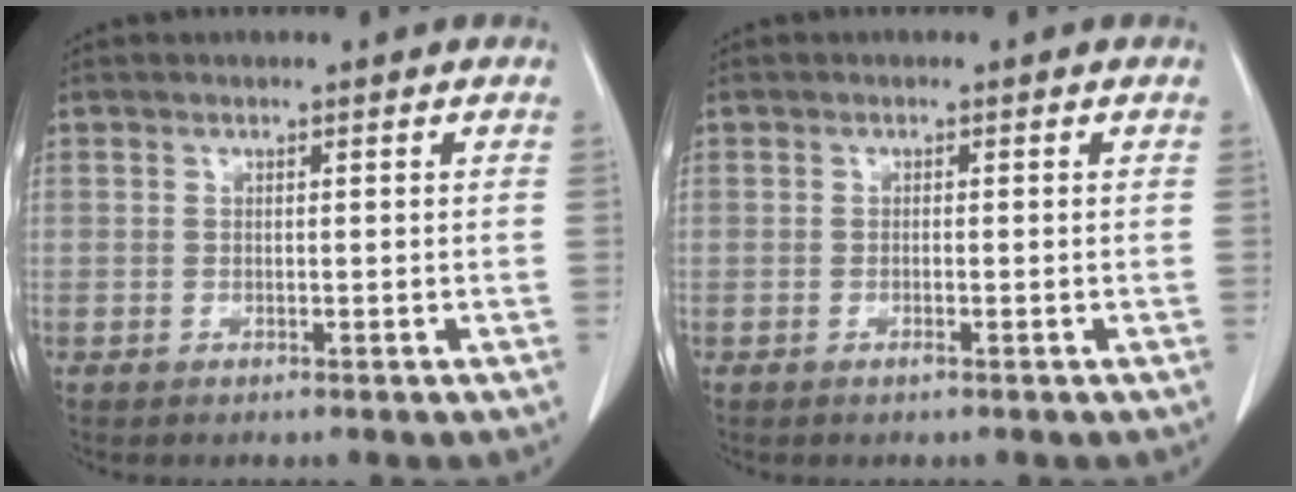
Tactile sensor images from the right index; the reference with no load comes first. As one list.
[{"total": 1.0, "force": [-0.4, 0.2, 0.8], "torque": [-0.019, -0.001, -0.007]}]